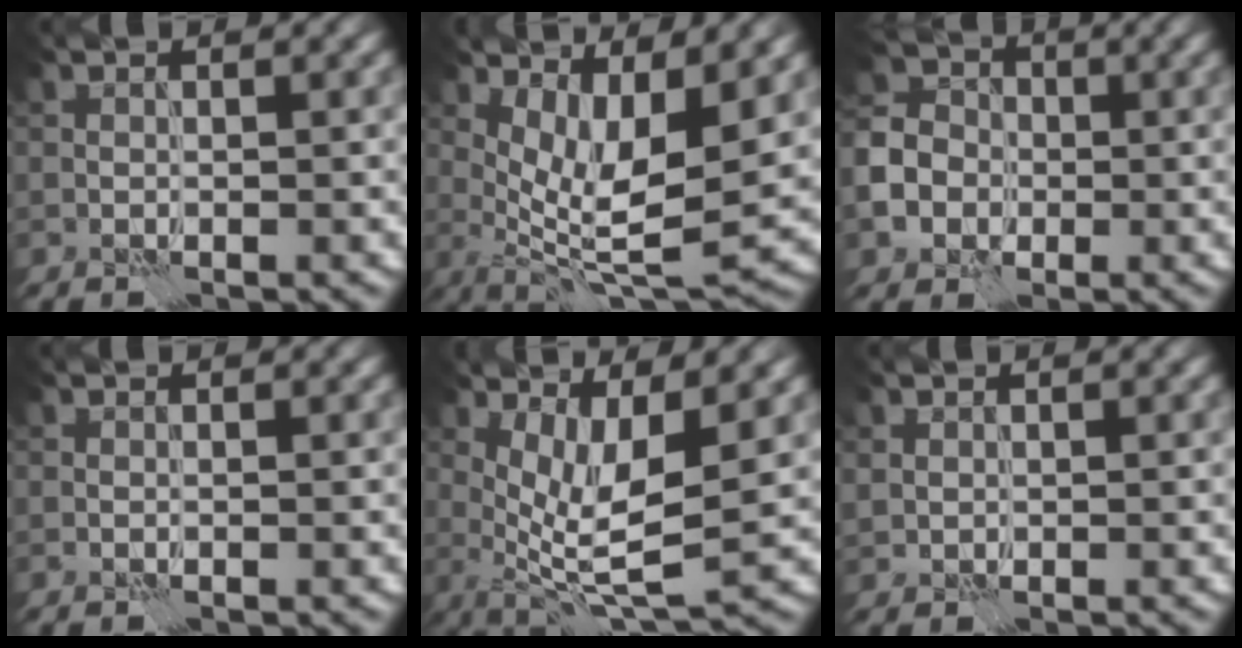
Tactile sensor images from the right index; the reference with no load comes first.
{"total": 7.6, "force": [2.1, 2.4, 6.9], "torque": [-0.126, -0.016, 0.046]}
{"total": 5.4, "force": [-1.4, 4.6, 2.5], "torque": [-0.061, 0.000, -0.035]}
{"total": 0.0}
{"total": 6.2, "force": [1.2, 1.9, 5.8], "torque": [-0.106, -0.014, 0.027]}
{"total": 0.9, "force": [0.6, 0.7, 0.1], "torque": [-0.003, 0.000, 0.014]}